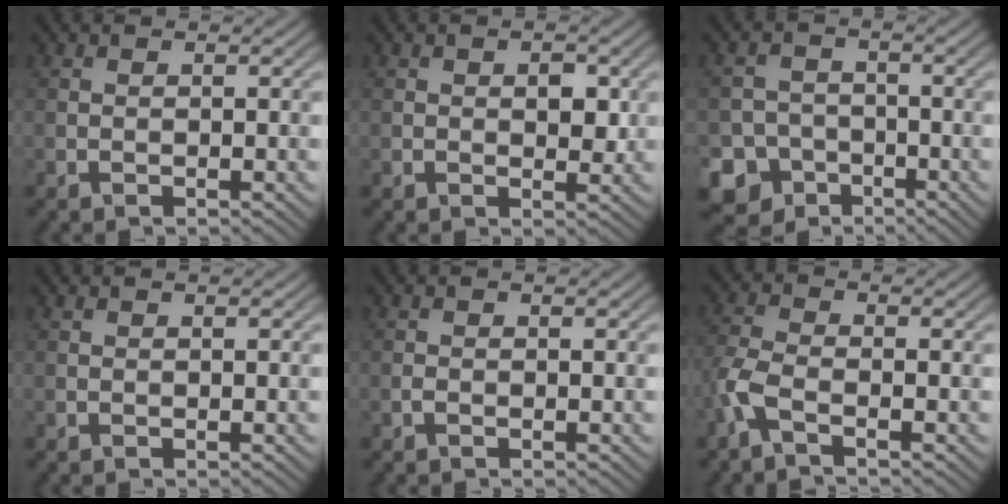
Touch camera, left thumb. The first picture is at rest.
{"total": 2.6, "force": [0.5, 1.6, 2.0], "torque": [-0.027, -0.006, 0.008]}
{"total": 7.5, "force": [-4.5, 5.9, 1.2], "torque": [-0.019, -0.021, -0.096]}
{"total": 0.0}
{"total": 0.5, "force": [-0.4, 0.3, 0.3], "torque": [-0.007, 0.000, -0.007]}
{"total": 4.0, "force": [-2.3, 1.2, 3.1], "torque": [-0.080, -0.004, -0.064]}